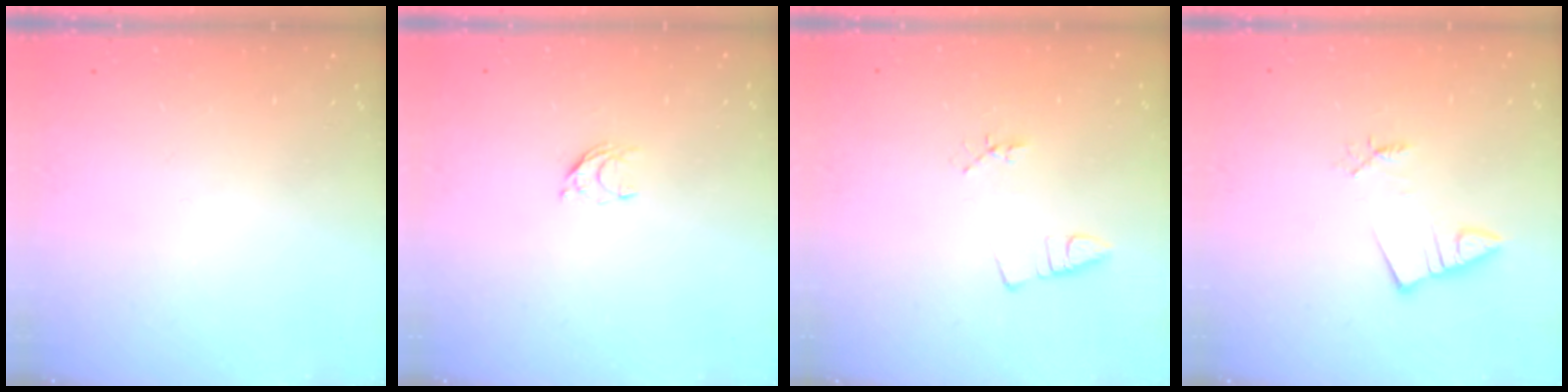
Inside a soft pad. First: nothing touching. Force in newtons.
{"total": 6.1, "press": 6.1, "slide": 0.6}
{"total": 2.4, "press": 1.9, "slide": 1.5}
{"total": 2.4, "press": 2.4, "slide": 0.3}